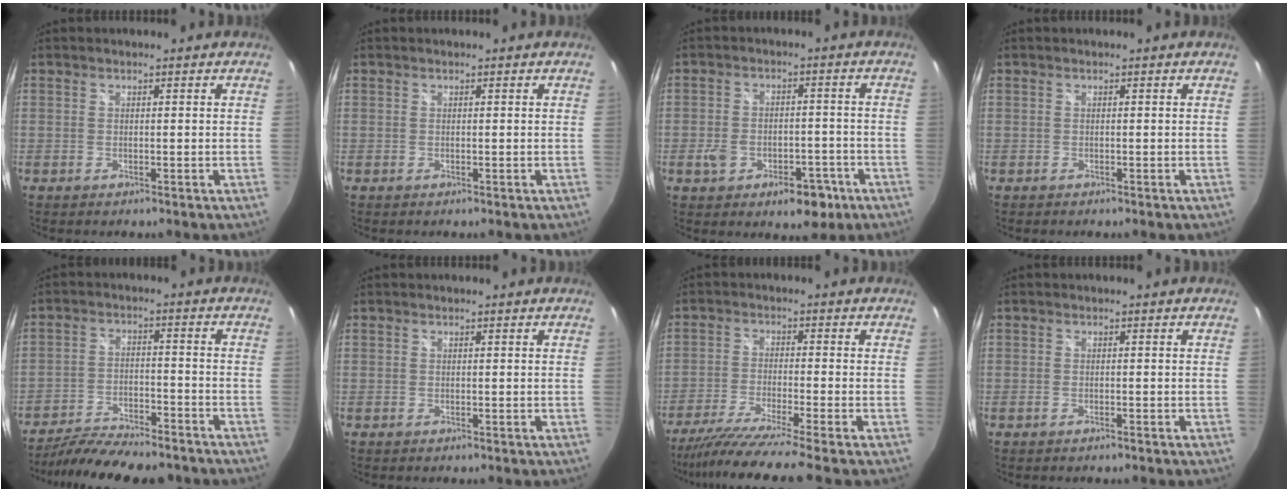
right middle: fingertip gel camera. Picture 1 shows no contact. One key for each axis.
{"total": 0.0}
{"total": 9.6, "fx": -4.7, "fy": 5.7, "fz": 6.1, "tx": -0.117, "ty": 0.001, "tz": -0.066}
{"total": 0.0}
{"total": 15.8, "fx": -13.8, "fy": 3.6, "fz": 7.0, "tx": -0.146, "ty": -0.024, "tz": -0.212}
{"total": 0.0}
{"total": 10.9, "fx": -9.2, "fy": -2.1, "fz": 5.4, "tx": -0.117, "ty": -0.039, "tz": -0.160}
{"total": 0.8, "fx": -0.6, "fy": 0.2, "fz": 0.4, "tx": -0.008, "ty": 0.000, "tz": -0.013}